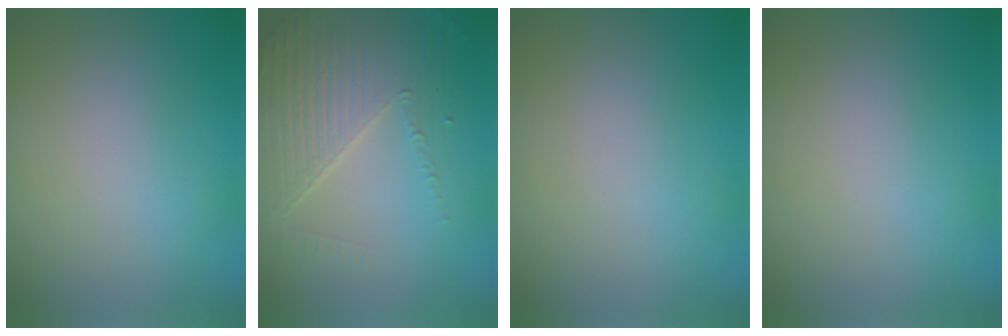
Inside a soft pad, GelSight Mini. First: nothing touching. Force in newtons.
{"total": 4.5, "press": 3.9, "slide": 2.2}
{"total": 0.0}
{"total": 0.0}